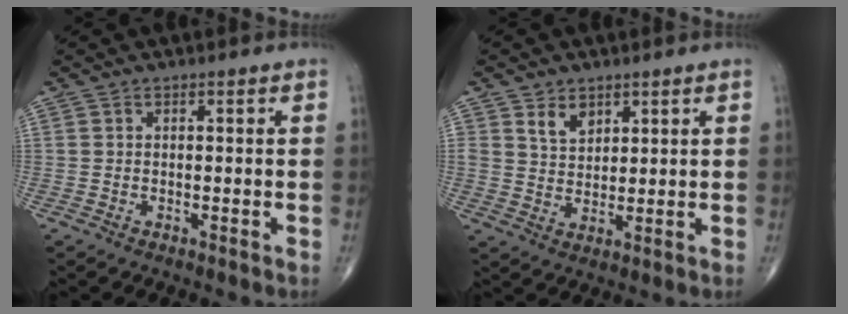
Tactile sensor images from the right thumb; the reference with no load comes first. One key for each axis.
{"total": 4.5, "fx": 2.7, "fy": 2.9, "fz": 2.0, "tx": -0.013, "ty": -0.021, "tz": 0.054}